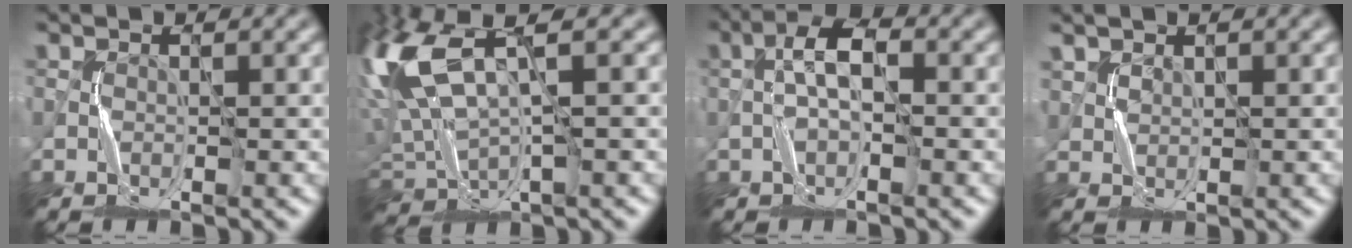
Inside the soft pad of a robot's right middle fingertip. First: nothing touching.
{"total": 10.2, "force": [4.0, 4.5, 8.2], "torque": [-0.222, 0.008, 0.081]}
{"total": 2.6, "force": [-0.3, 0.9, 2.4], "torque": [-0.045, 0.012, -0.011]}
{"total": 1.0, "force": [0.9, 0.3, -0.4], "torque": [0.014, 0.000, 0.021]}